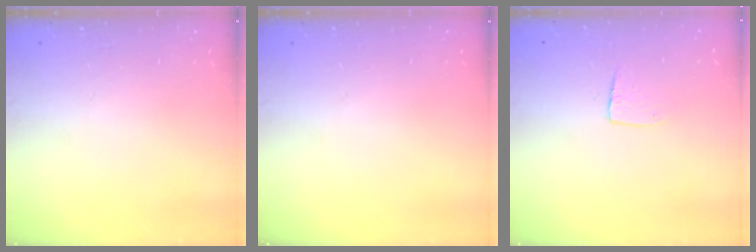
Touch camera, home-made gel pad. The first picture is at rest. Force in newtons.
{"total": 0.0}
{"total": 5.3, "press": 5.3, "slide": 0.4}